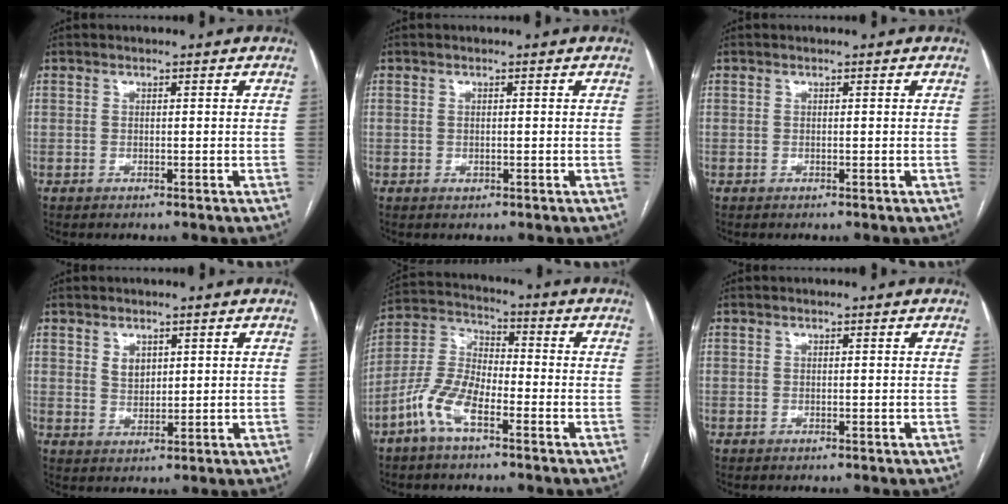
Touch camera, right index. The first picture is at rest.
{"total": 0.9, "force": [-0.2, 0.5, 0.7], "torque": [-0.018, -0.001, 0.000]}
{"total": 0.0}
{"total": 2.6, "force": [1.3, 1.7, 1.4], "torque": [-0.028, -0.002, 0.030]}
{"total": 7.4, "force": [-3.9, 2.6, 5.7], "torque": [-0.137, 0.012, -0.082]}
{"total": 0.0}